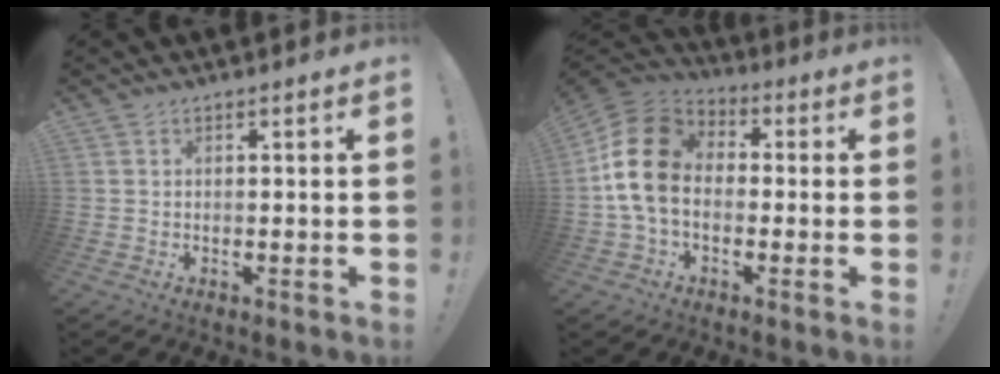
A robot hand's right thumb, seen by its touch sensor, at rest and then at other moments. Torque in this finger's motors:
{"motor_torque": [1.93, 2.31, 1.56, -0.45, 0.49]}